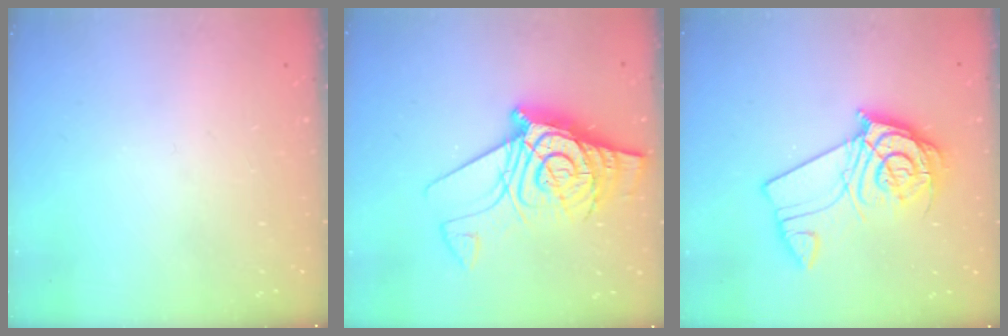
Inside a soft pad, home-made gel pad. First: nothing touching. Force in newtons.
{"total": 16.6, "press": 16.5, "slide": 1.8}
{"total": 12.1, "press": 12.1, "slide": 1.4}